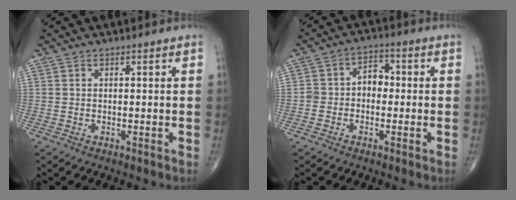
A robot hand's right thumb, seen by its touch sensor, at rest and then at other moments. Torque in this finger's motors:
{"motor_torque": [0.22, -0.03, 0.59, 0.07, 0.01]}